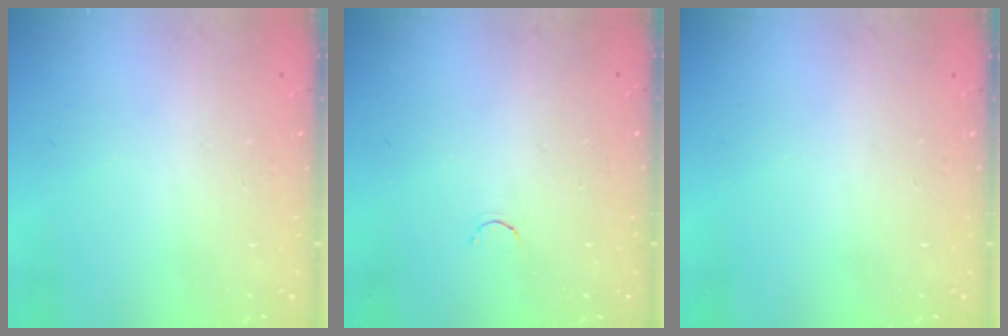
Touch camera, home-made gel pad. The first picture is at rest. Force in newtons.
{"total": 1.8, "press": 1.7, "slide": 0.4}
{"total": 0.0}